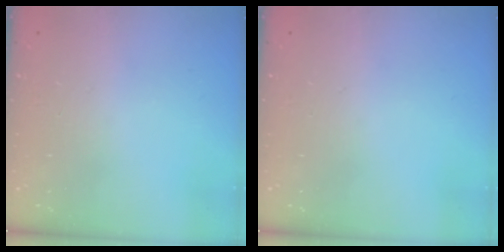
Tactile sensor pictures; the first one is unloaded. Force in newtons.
{"total": 0.0}